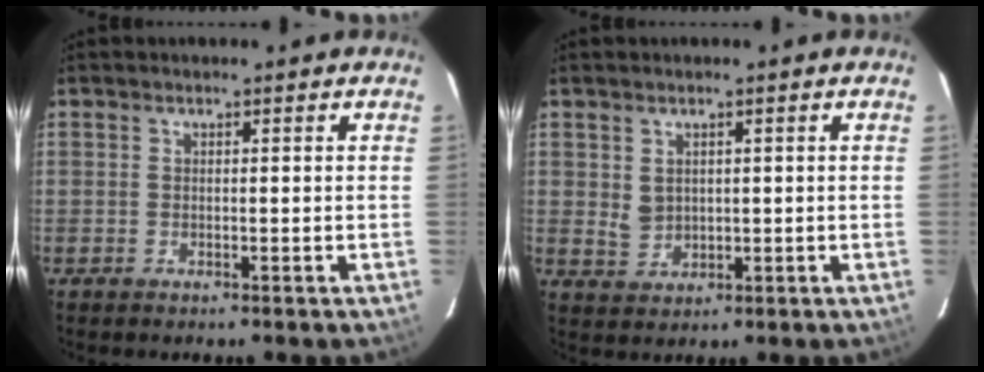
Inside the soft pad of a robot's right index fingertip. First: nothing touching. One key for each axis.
{"total": 3.2, "fx": 1.0, "fy": 2.7, "fz": 1.4, "tx": -0.022, "ty": 0.002, "tz": 0.028}